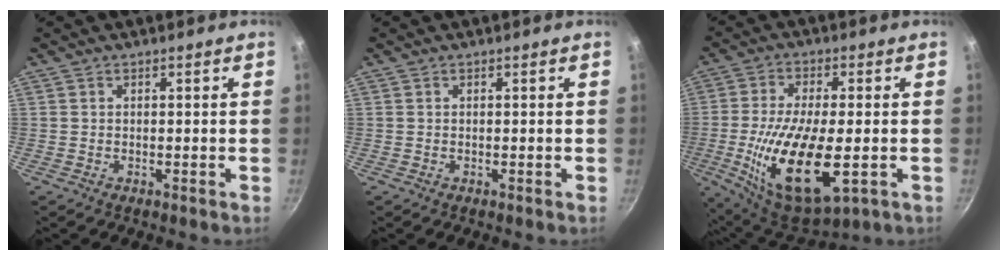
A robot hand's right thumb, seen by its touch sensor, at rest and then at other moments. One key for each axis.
{"total": 0.0}
{"total": 19.8, "fx": -4.0, "fy": 8.1, "fz": 17.6, "tx": -0.328, "ty": -0.005, "tz": -0.065}